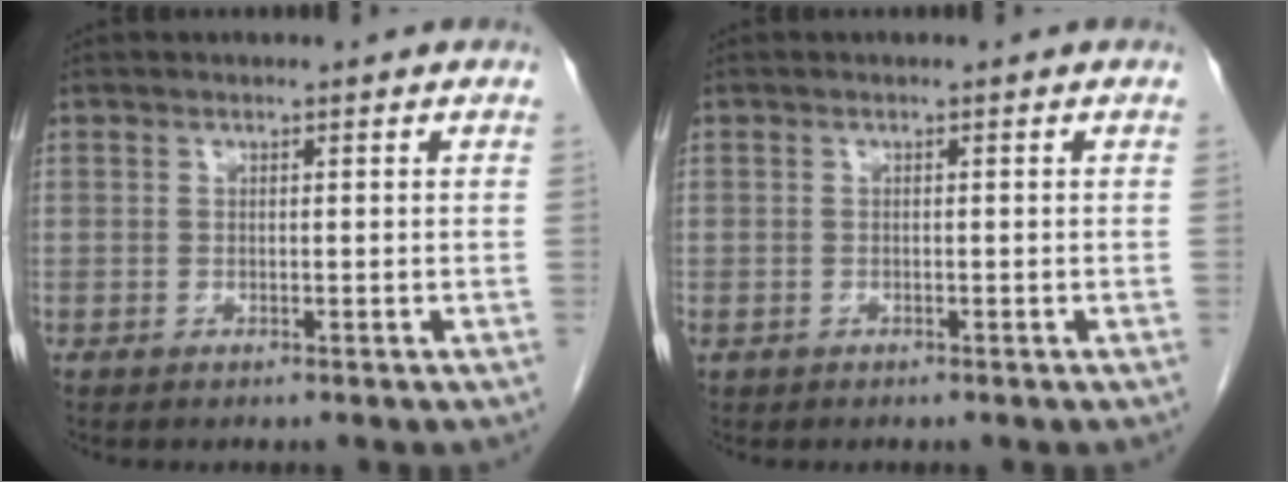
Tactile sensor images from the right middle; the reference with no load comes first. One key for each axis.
{"total": 0.7, "fx": -0.3, "fy": 0.6, "fz": 0.3, "tx": -0.006, "ty": 0.003, "tz": -0.001}